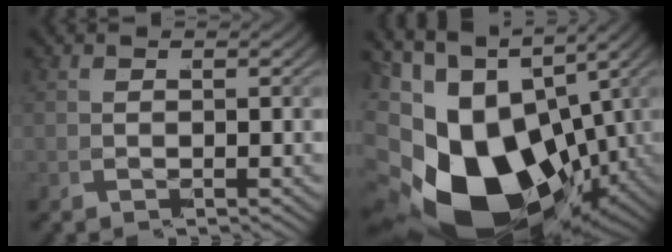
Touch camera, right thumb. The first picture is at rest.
{"total": 19.1, "force": [-4.3, 12.1, 14.1], "torque": [-0.261, -0.033, -0.050]}